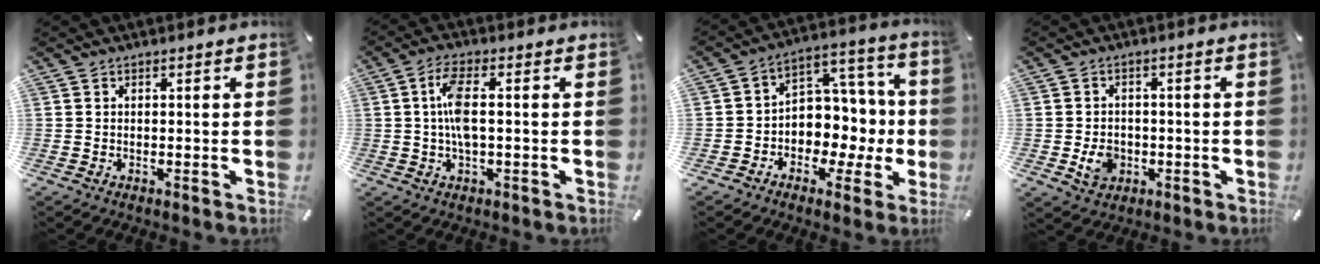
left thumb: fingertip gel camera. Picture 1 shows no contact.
{"total": 6.8, "force": [0.2, 2.5, 6.4], "torque": [-0.130, 0.001, 0.000]}
{"total": 10.1, "force": [-1.6, 9.0, 4.3], "torque": [-0.048, 0.001, -0.019]}
{"total": 5.2, "force": [-1.2, 4.4, 2.4], "torque": [-0.038, -0.002, -0.024]}